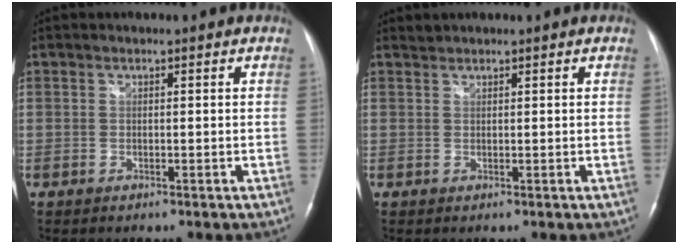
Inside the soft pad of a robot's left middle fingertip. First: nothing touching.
{"total": 0.7, "force": [0.7, 0.0, -0.2], "torque": [-0.002, 0.005, 0.013]}